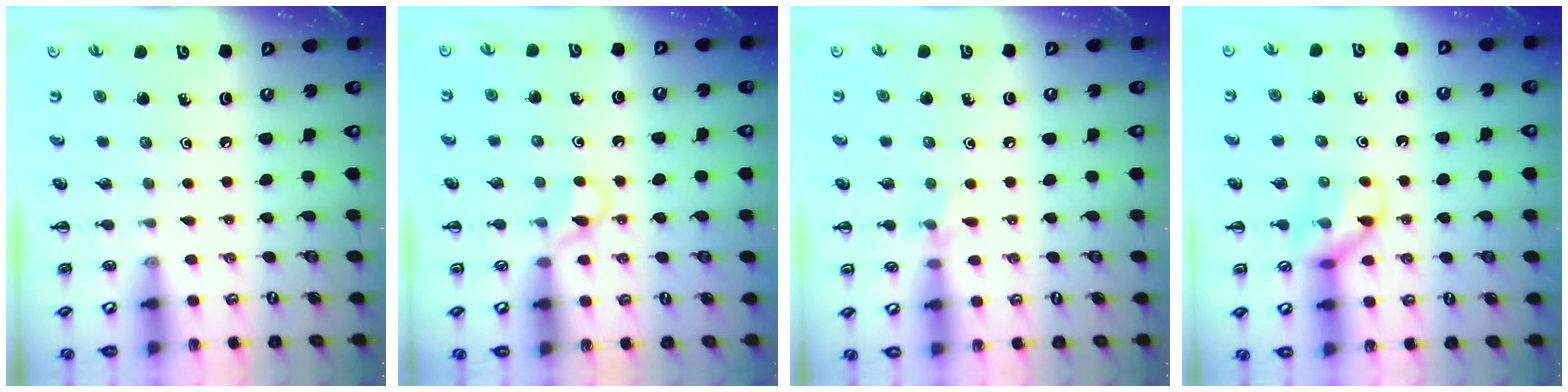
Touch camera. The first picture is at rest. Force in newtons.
{"total": 3.6, "press": 3.4, "slide": 1.0}
{"total": 5.4, "press": 5.1, "slide": 1.8}
{"total": 10.0, "press": 9.9, "slide": 0.7}